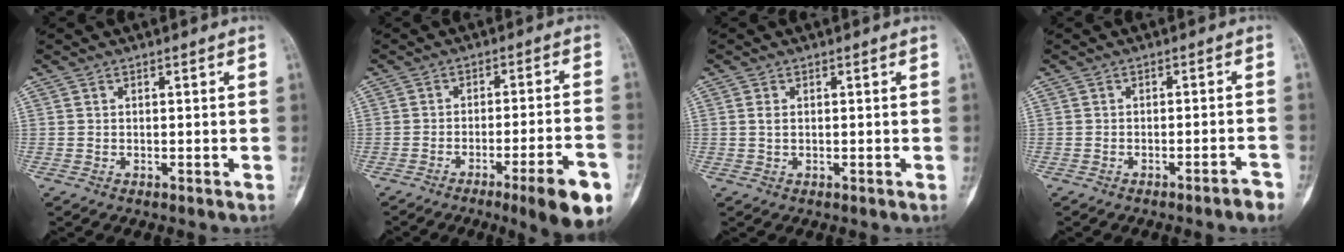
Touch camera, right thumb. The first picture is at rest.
{"total": 11.9, "force": [-6.3, 1.3, 10.0], "torque": [-0.141, 0.019, -0.086]}
{"total": 1.2, "force": [0.2, 0.7, 1.0], "torque": [-0.020, 0.000, 0.004]}
{"total": 2.9, "force": [-2.2, 0.1, 1.9], "torque": [-0.031, 0.018, -0.027]}